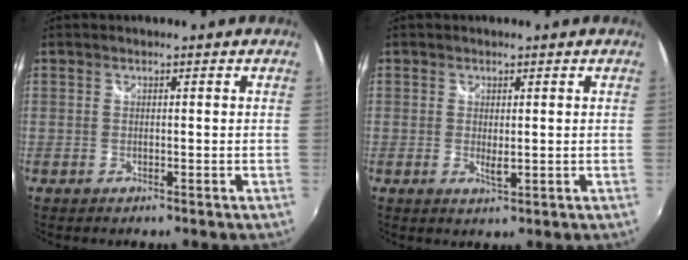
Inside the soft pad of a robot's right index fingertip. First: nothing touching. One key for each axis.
{"total": 2.0, "fx": -0.1, "fy": 0.8, "fz": 1.8, "tx": -0.032, "ty": -0.006, "tz": -0.001}